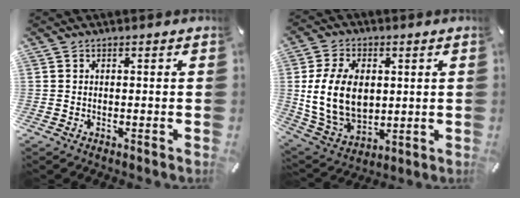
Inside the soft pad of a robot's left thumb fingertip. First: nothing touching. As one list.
[{"total": 15.3, "force": [1.6, 11.2, 10.4], "torque": [-0.231, 0.005, 0.030]}]